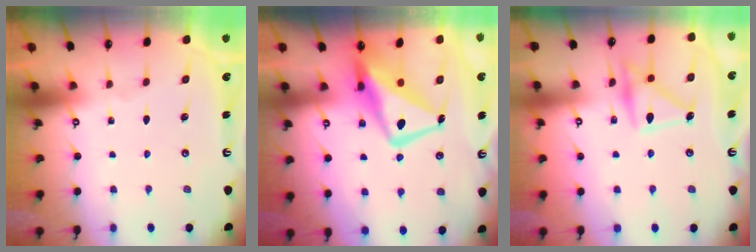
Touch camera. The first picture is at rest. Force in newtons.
{"total": 14.1, "press": 14.0, "slide": 1.7}
{"total": 16.9, "press": 16.9, "slide": 0.8}